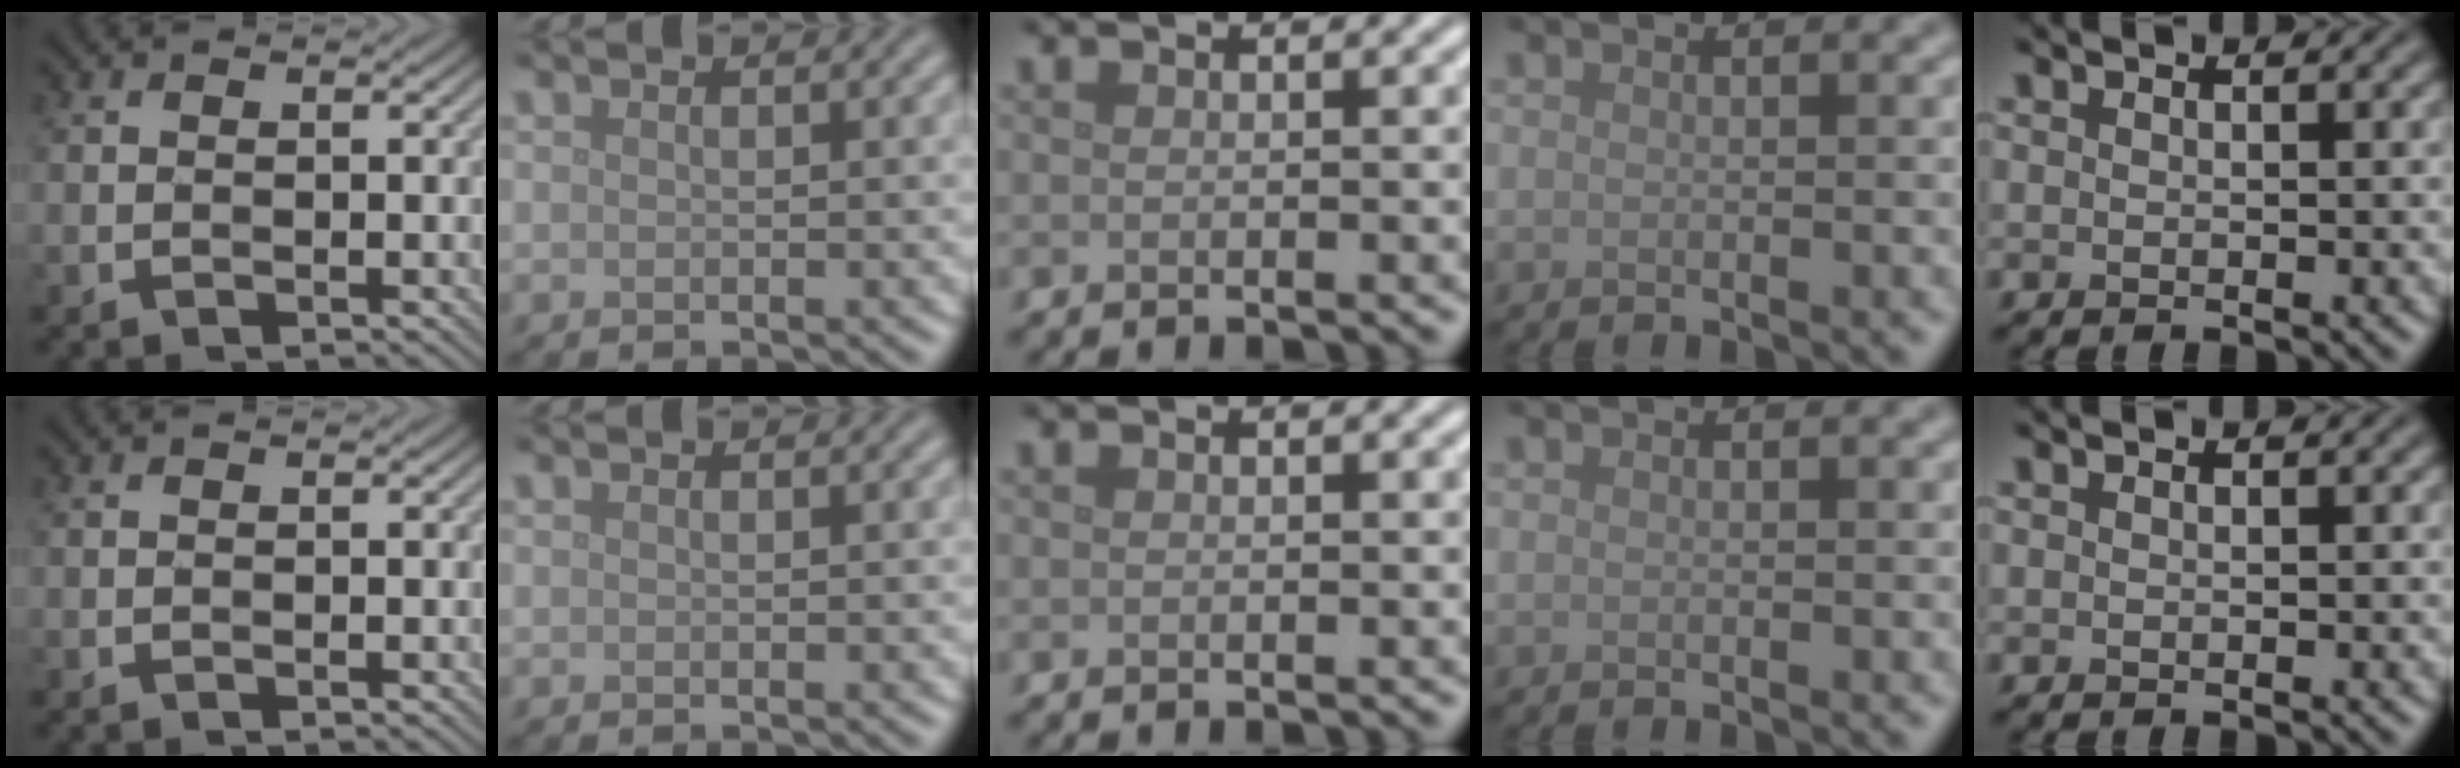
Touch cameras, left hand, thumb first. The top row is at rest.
{}